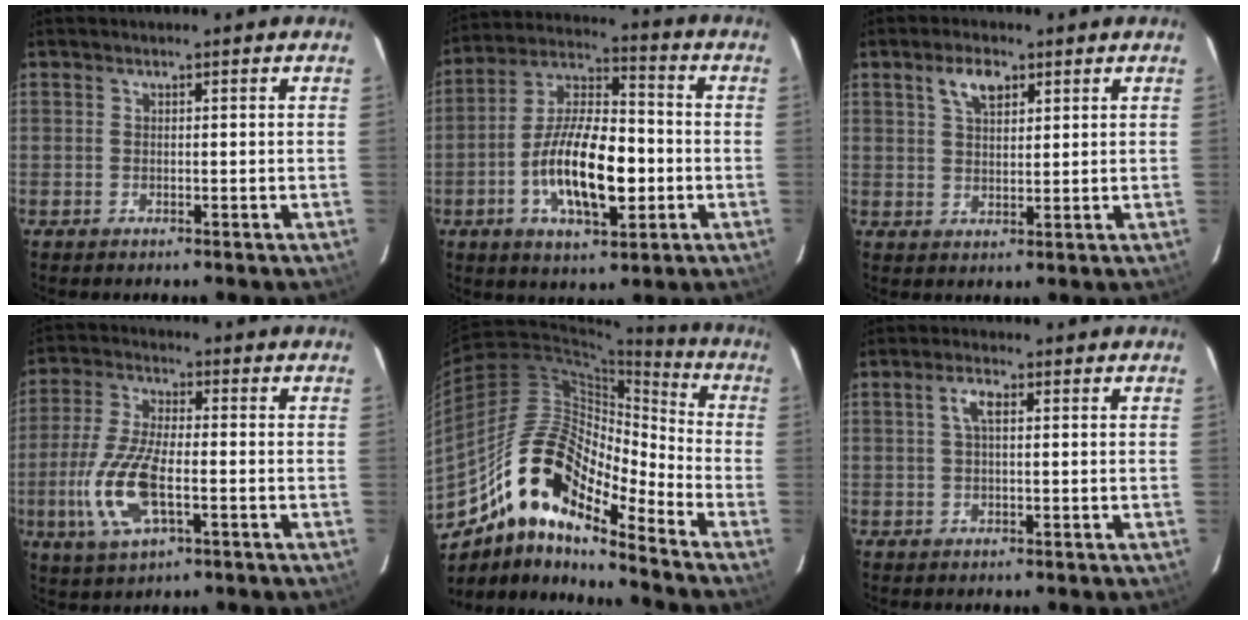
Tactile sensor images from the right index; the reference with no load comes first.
{"total": 16.4, "force": [-3.9, 6.7, 14.5], "torque": [-0.274, 0.005, -0.069]}
{"total": 5.0, "force": [2.7, 2.5, 3.4], "torque": [-0.060, 0.011, 0.049]}
{"total": 12.6, "force": [-3.5, 4.8, 11.1], "torque": [-0.244, -0.007, -0.068]}
{"total": 17.5, "force": [-12.1, 5.6, 11.4], "torque": [-0.189, 0.002, -0.242]}
{"total": 2.8, "force": [0.6, 1.0, 2.6], "torque": [-0.053, 0.008, 0.012]}